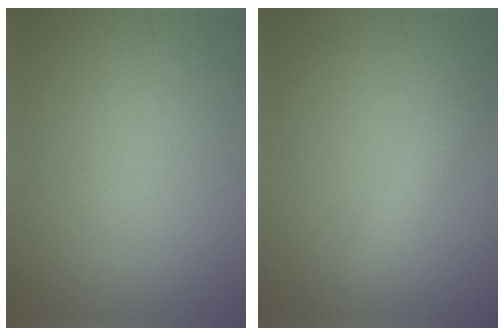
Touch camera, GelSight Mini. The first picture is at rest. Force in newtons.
{"total": 2.2, "press": 2.2, "slide": 0.1}